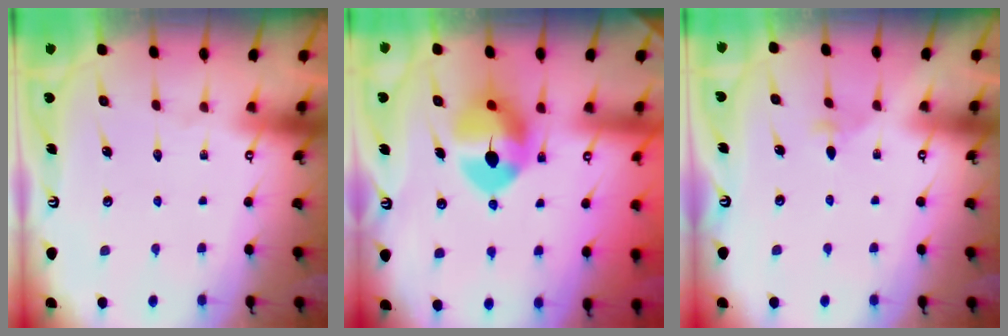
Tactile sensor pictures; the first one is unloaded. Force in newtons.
{"total": 9.5, "press": 9.4, "slide": 1.0}
{"total": 3.0, "press": 2.9, "slide": 0.5}